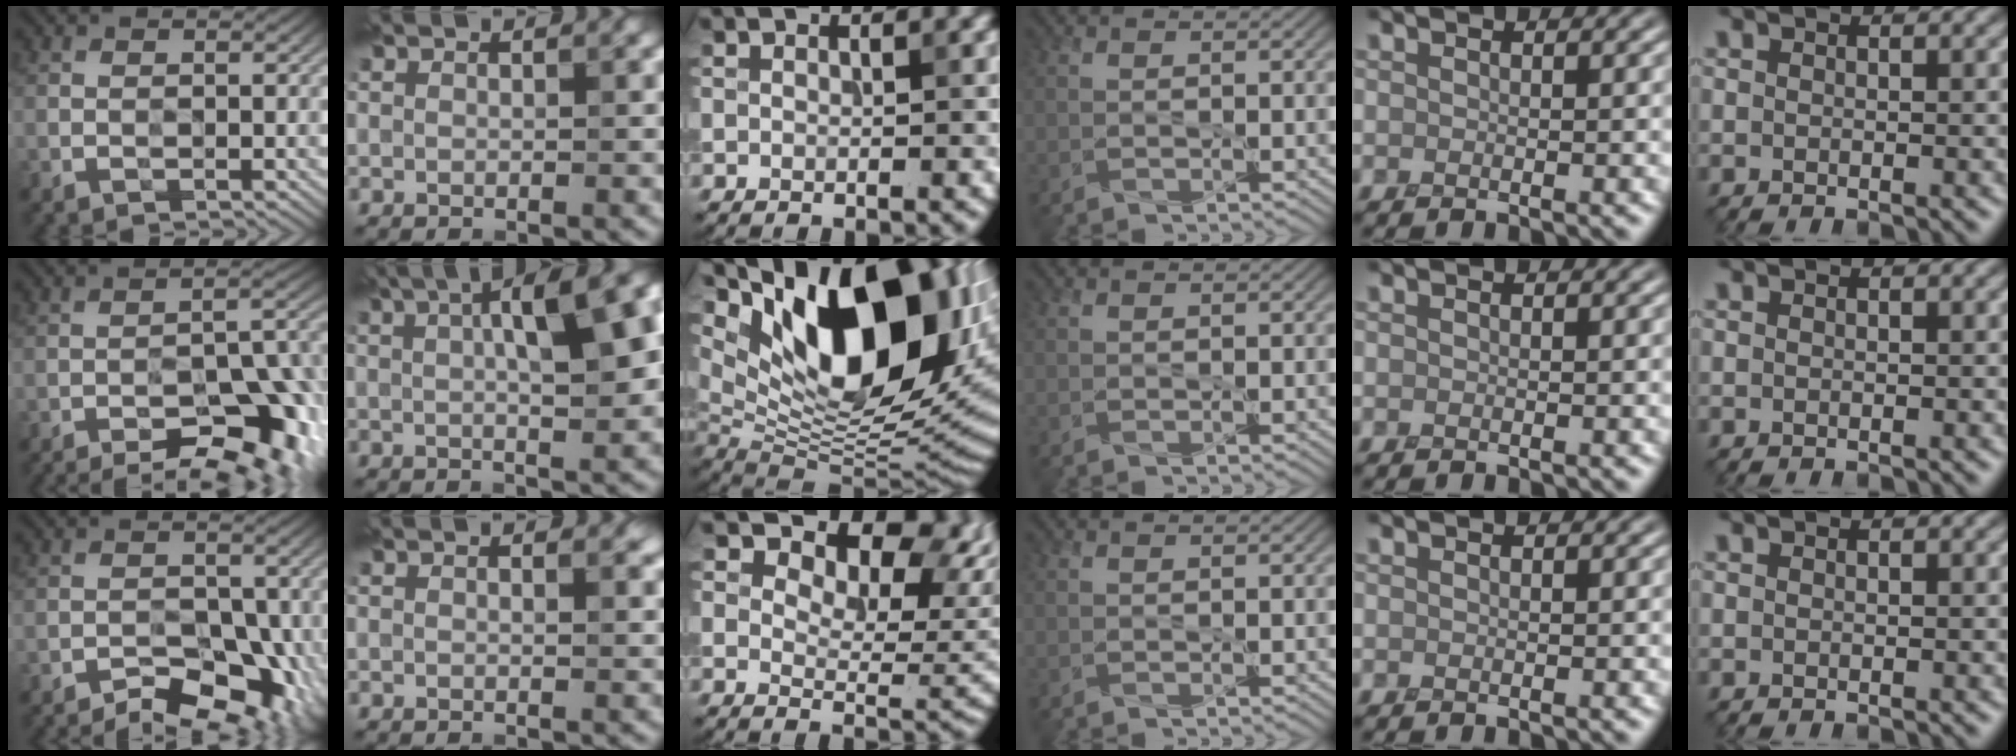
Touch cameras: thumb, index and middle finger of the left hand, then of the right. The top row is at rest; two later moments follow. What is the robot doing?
{"motion": "peel", "object": "cling film"}